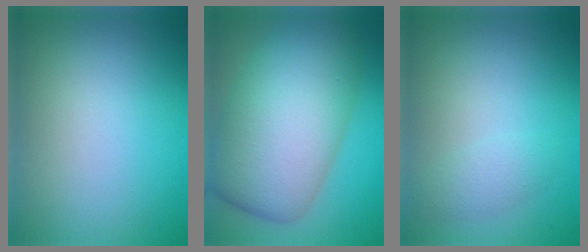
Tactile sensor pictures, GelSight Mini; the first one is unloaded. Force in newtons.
{"total": 11.7, "press": 11.7, "slide": 0.4}
{"total": 1.6, "press": 1.6, "slide": 0.0}